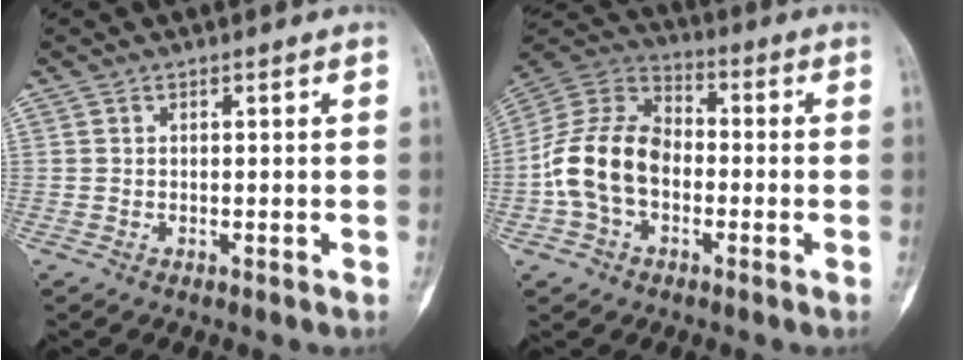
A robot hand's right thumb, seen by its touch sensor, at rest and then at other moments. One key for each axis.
{"total": 14.7, "fx": -2.6, "fy": 10.4, "fz": 10.1, "tx": -0.185, "ty": 0.039, "tz": -0.056}